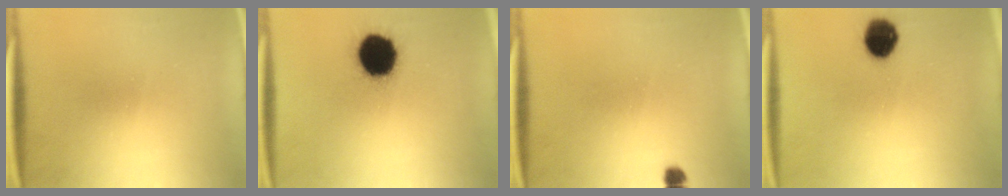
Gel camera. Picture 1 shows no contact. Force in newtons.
{"total": 18.2}
{"total": 1.4}
{"total": 9.1}